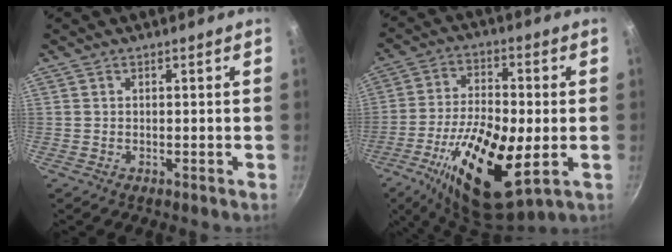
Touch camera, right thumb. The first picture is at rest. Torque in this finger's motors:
{"motor_torque": [2.53, 2.48, 2.20, -0.57, 0.60]}